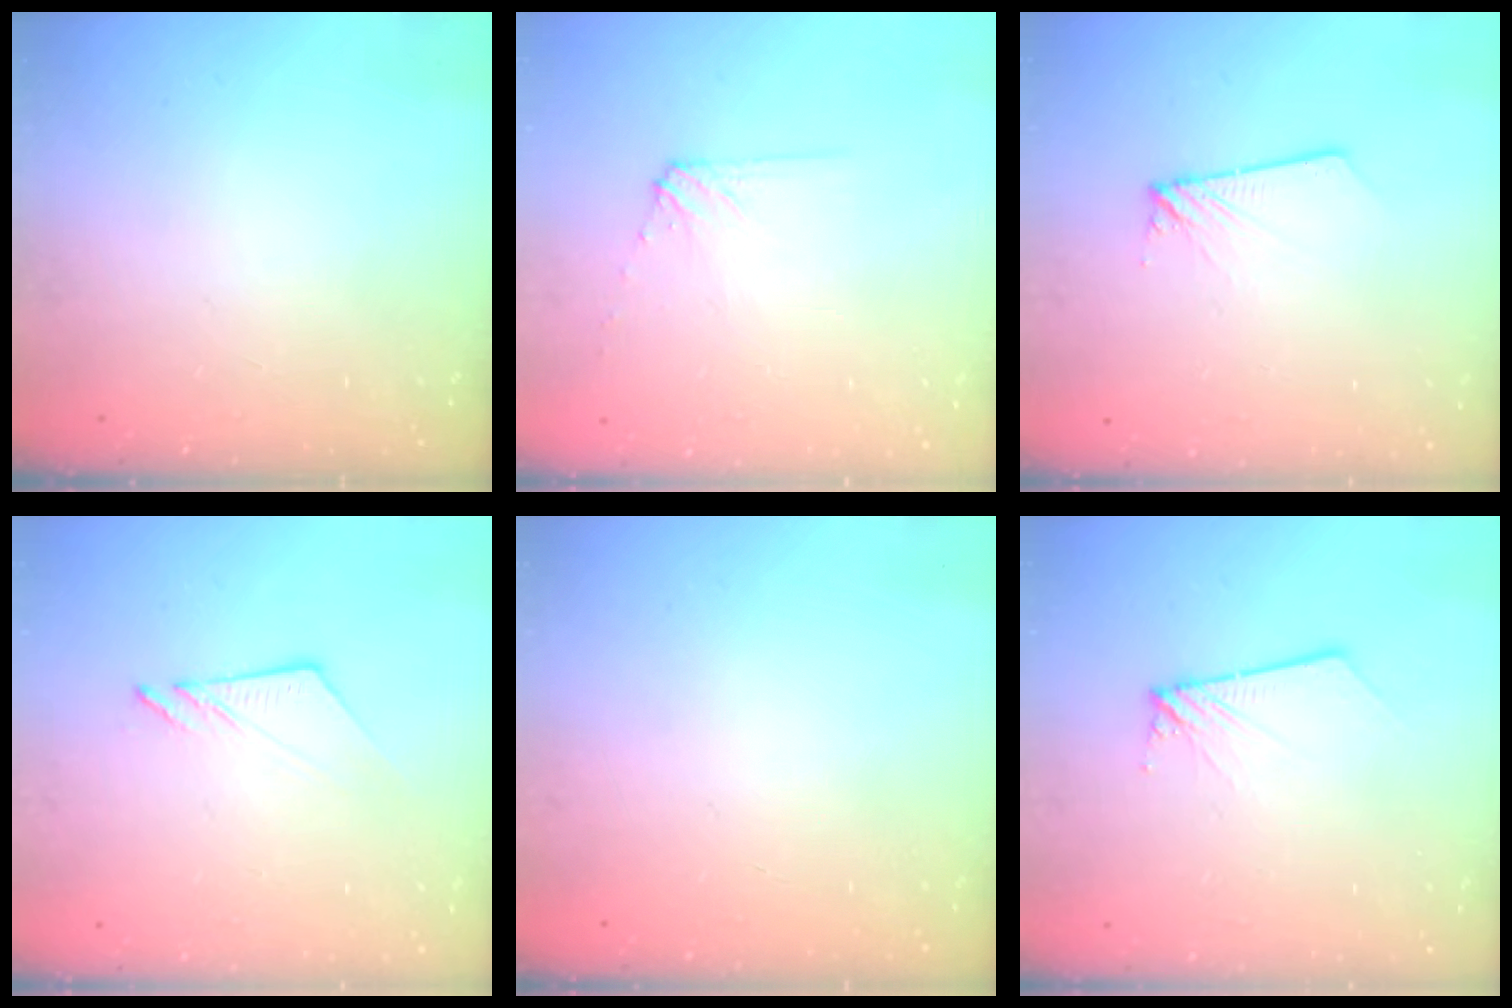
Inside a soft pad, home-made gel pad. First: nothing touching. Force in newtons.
{"total": 5.5, "press": 5.4, "slide": 0.7}
{"total": 1.8, "press": 1.8, "slide": 0.1}
{"total": 6.7, "press": 6.7, "slide": 0.1}
{"total": 0.0}
{"total": 2.7, "press": 2.7, "slide": 0.2}